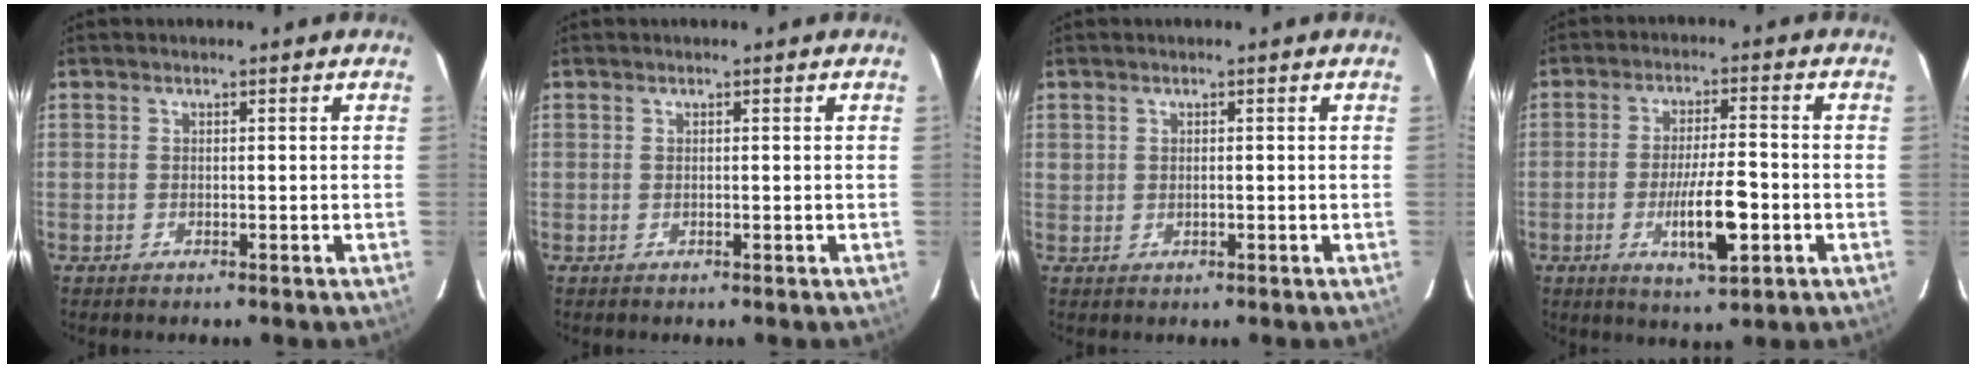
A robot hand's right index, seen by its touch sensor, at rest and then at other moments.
{"total": 0.0}
{"total": 0.9, "force": [0.2, 0.8, 0.5], "torque": [-0.014, 0.005, 0.007]}
{"total": 8.6, "force": [-2.7, 1.4, 8.1], "torque": [-0.137, -0.007, -0.044]}